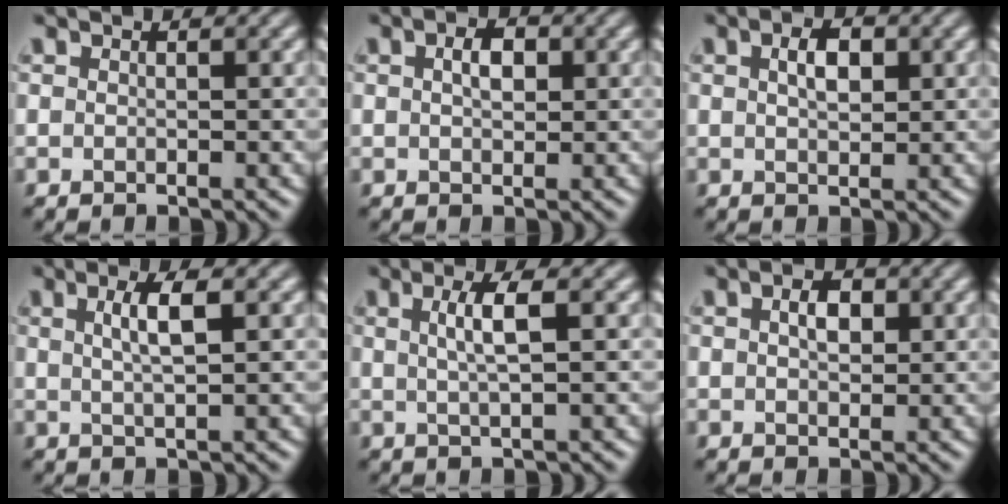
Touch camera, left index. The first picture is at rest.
{"total": 2.2, "force": [0.6, 1.3, 1.7], "torque": [-0.030, 0.003, 0.007]}
{"total": 2.5, "force": [0.7, 1.4, 2.0], "torque": [-0.037, 0.003, 0.013]}
{"total": 3.0, "force": [0.9, 0.8, 2.8], "torque": [-0.044, 0.007, 0.013]}
{"total": 3.0, "force": [0.6, 0.7, 2.9], "torque": [-0.048, 0.003, 0.009]}
{"total": 2.2, "force": [0.6, 1.4, 1.7], "torque": [-0.030, 0.003, 0.008]}